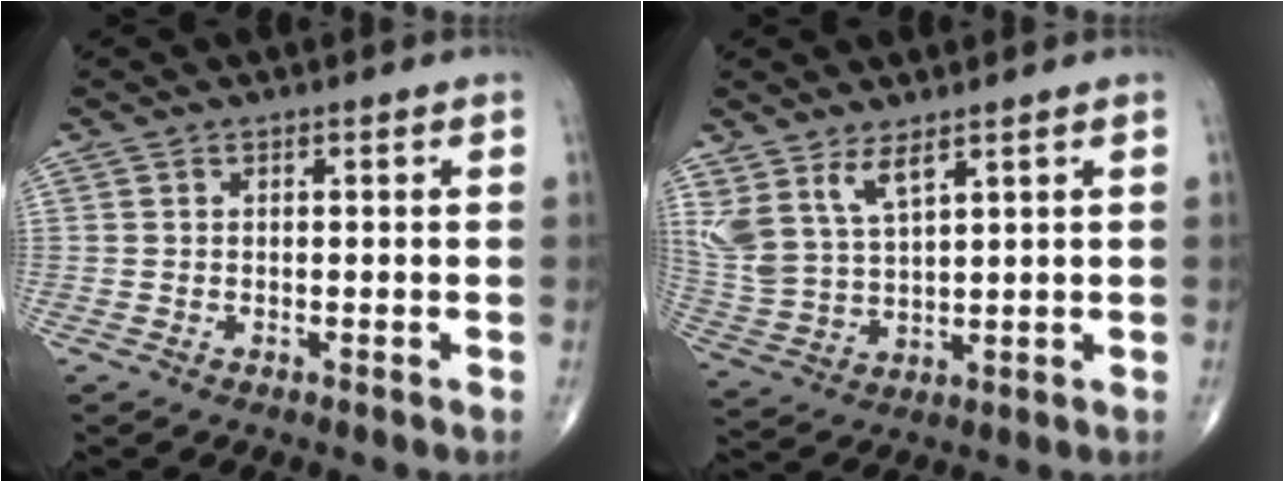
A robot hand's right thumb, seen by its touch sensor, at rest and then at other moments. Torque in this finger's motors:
{"motor_torque": [-0.12, 0.37, 0.71, 0.78, 0.10]}